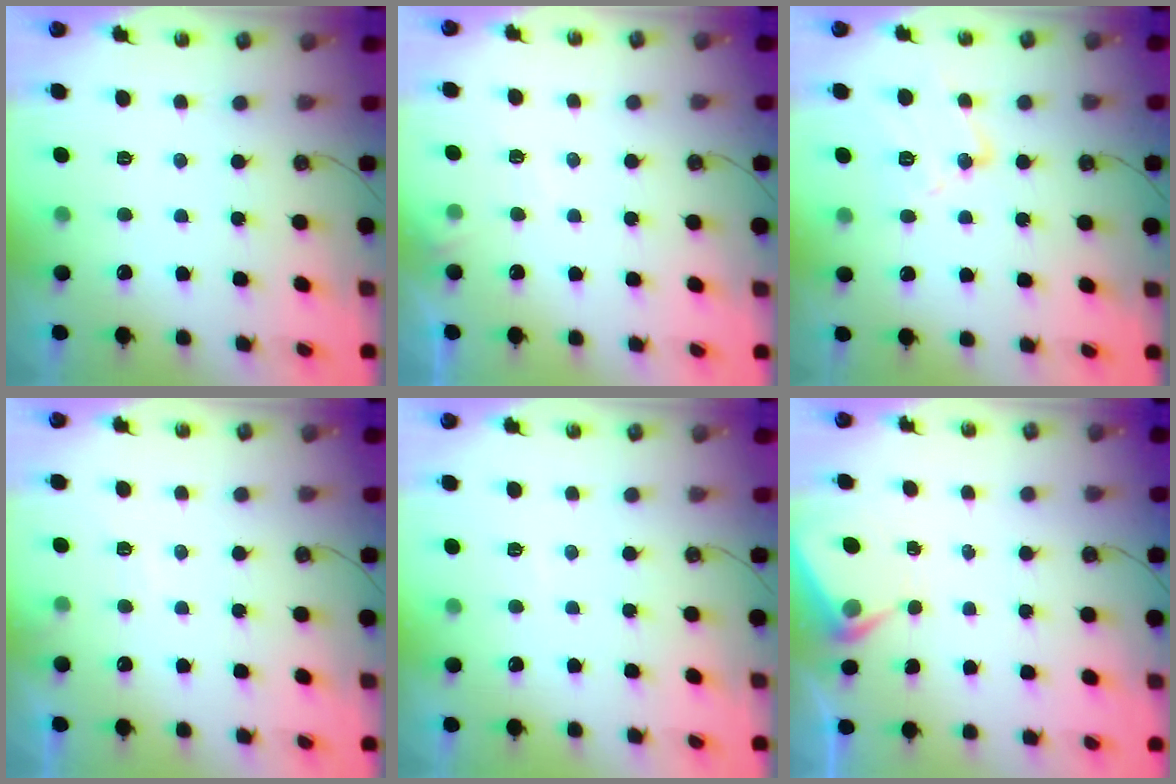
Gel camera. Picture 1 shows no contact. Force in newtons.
{"total": 4.9, "press": 4.9, "slide": 0.7}
{"total": 11.5, "press": 11.5, "slide": 0.6}
{"total": 5.4, "press": 5.3, "slide": 0.7}
{"total": 2.6, "press": 2.6, "slide": 0.4}
{"total": 4.8, "press": 4.7, "slide": 0.5}